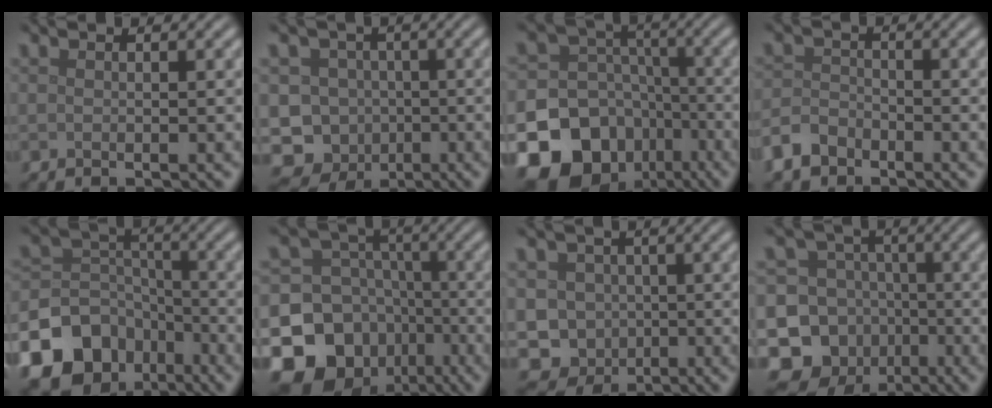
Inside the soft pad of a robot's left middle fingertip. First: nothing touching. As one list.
[{"total": 11.0, "force": [-4.5, 9.7, 2.5], "torque": [-0.038, -0.015, -0.098]}, {"total": 22.2, "force": [-11.2, 18.1, 6.2], "torque": [-0.137, -0.072, -0.202]}, {"total": 3.0, "force": [-2.2, 1.7, 1.0], "torque": [-0.021, 0.000, -0.056]}, {"total": 16.7, "force": [-10.0, 12.5, 4.9], "torque": [-0.122, -0.058, -0.176]}, {"total": 18.6, "force": [-8.3, 15.5, 5.8], "torque": [-0.135, -0.044, -0.150]}, {"total": 8.5, "force": [-2.3, 7.9, 2.3], "torque": [-0.026, -0.002, -0.069]}, {"total": 14.8, "force": [-6.2, 13.1, 2.9], "torque": [-0.097, -0.021, -0.106]}]